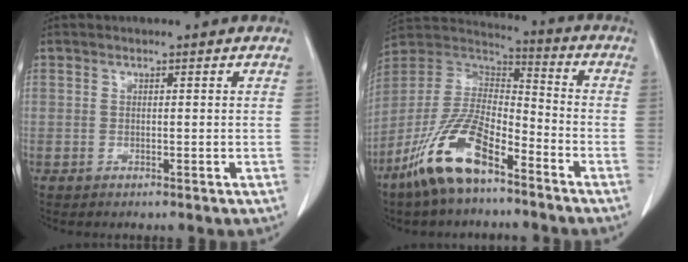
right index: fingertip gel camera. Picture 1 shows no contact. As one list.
[{"total": 14.7, "force": [-9.4, 4.7, 10.3], "torque": [-0.211, 0.005, -0.179]}]